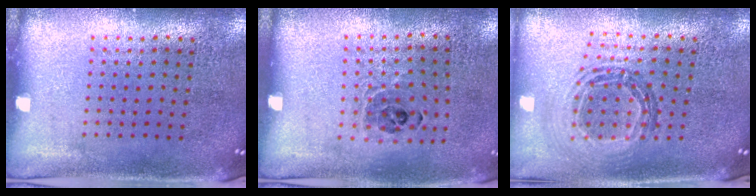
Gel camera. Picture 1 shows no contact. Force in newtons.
{"total": 0.9, "press": 0.8, "slide": 0.3}
{"total": 0.9, "press": 0.9, "slide": 0.2}